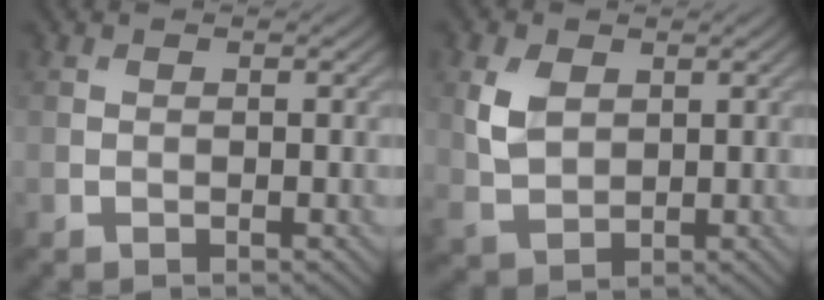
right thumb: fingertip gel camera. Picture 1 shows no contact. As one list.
[{"total": 4.8, "force": [1.5, 3.4, 3.1], "torque": [-0.082, -0.001, 0.030]}]